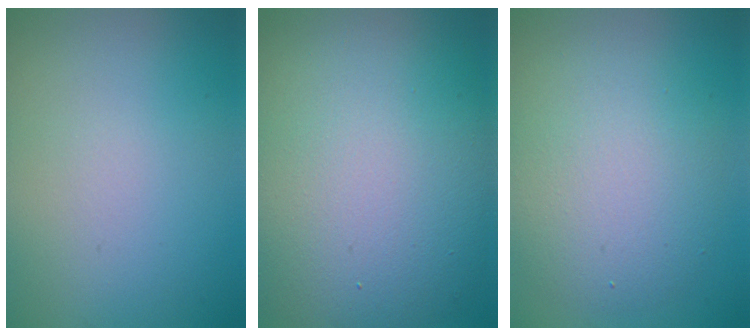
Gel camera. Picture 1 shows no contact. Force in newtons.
{"total": 14.2, "press": 14.2, "slide": 0.1}
{"total": 6.1, "press": 6.1, "slide": 0.3}